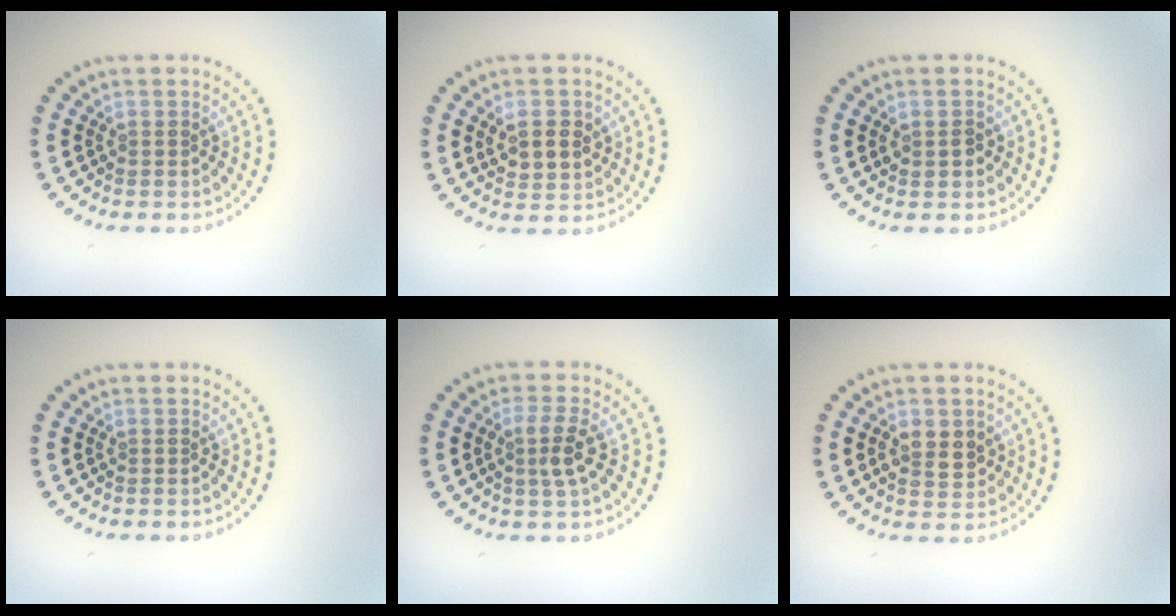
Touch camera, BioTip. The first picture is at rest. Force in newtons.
{"total": 3.0, "press": 2.9, "slide": 0.6}
{"total": 1.3, "press": 1.3, "slide": 0.1}
{"total": 0.0}
{"total": 2.6, "press": 2.4, "slide": 1.1}
{"total": 2.7, "press": 2.7, "slide": 0.4}